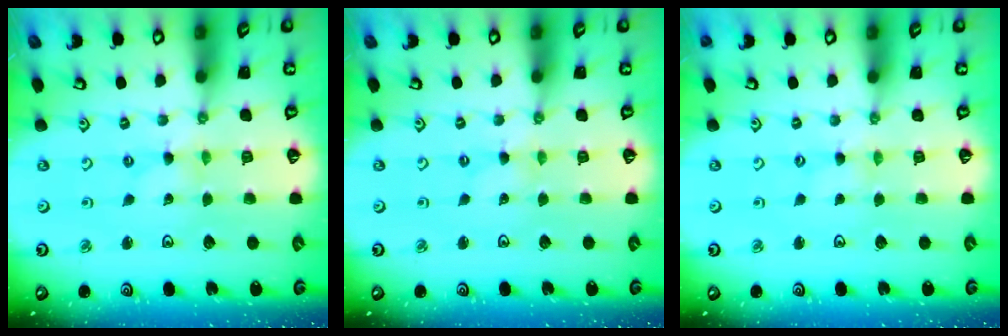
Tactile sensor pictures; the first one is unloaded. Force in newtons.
{"total": 0.0}
{"total": 0.6, "press": 0.6, "slide": 0.2}